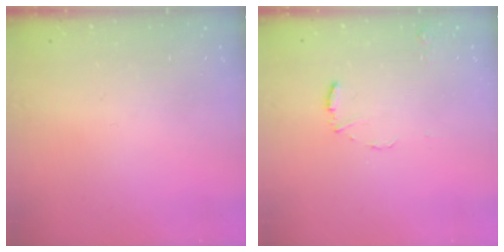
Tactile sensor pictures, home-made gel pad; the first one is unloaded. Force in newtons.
{"total": 6.1, "press": 6.1, "slide": 0.6}